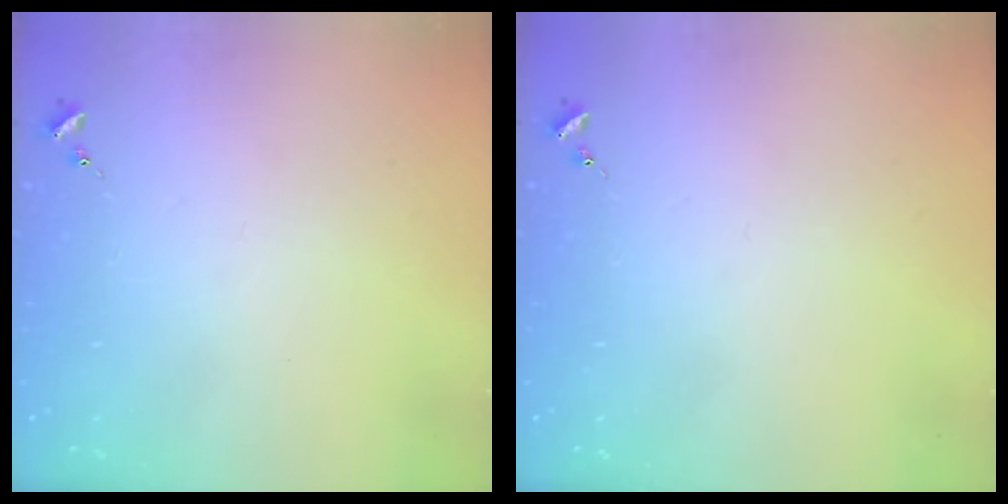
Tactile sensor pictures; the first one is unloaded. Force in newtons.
{"total": 0.0}